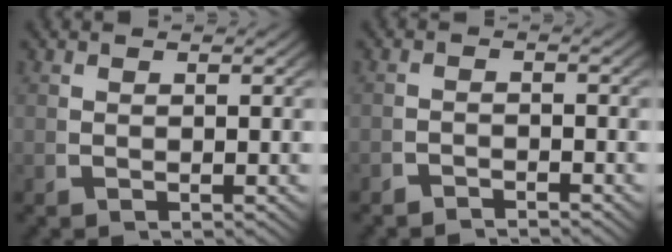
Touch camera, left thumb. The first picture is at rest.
{"total": 1.9, "force": [-1.9, 0.1, -0.2], "torque": [0.012, -0.005, -0.036]}